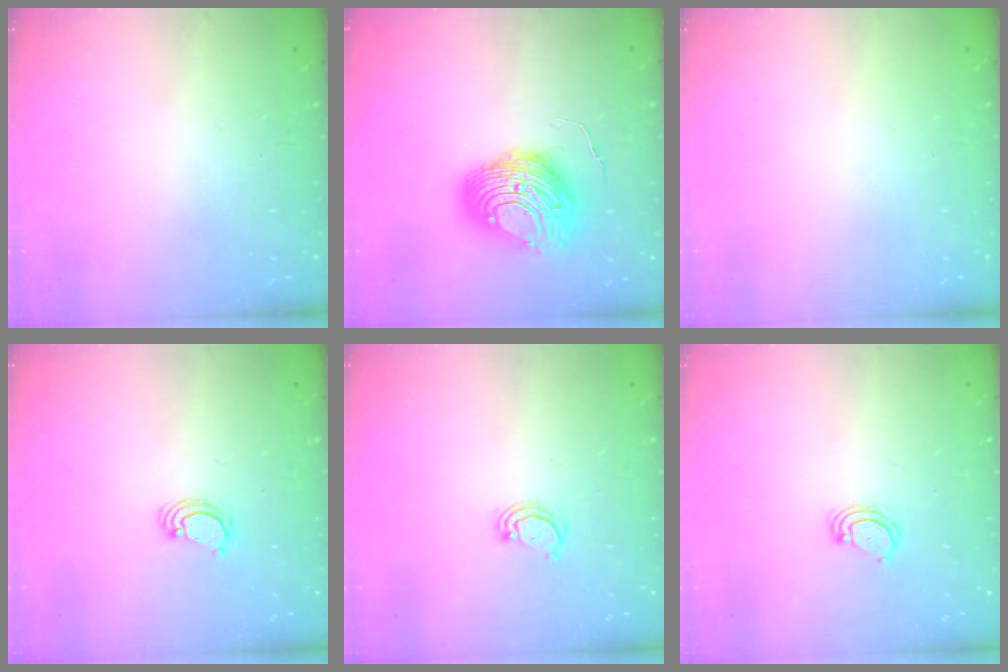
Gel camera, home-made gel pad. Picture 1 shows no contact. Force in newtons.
{"total": 12.1, "press": 12.1, "slide": 1.2}
{"total": 0.0}
{"total": 2.2, "press": 2.2, "slide": 0.1}
{"total": 2.6, "press": 2.6, "slide": 0.3}
{"total": 3.5, "press": 3.4, "slide": 0.4}